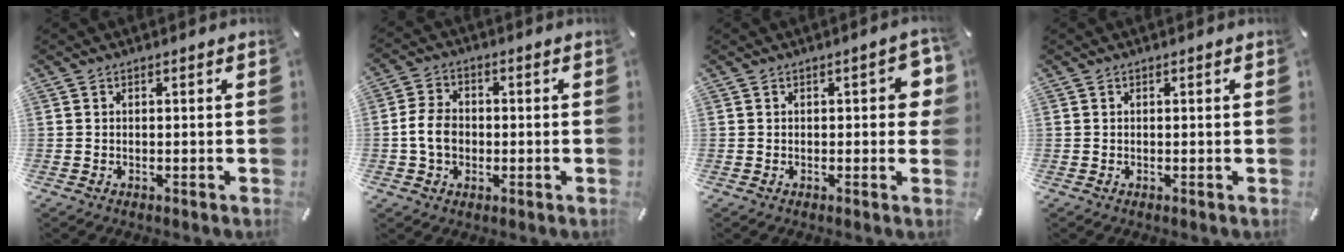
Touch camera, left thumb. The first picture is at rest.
{"total": 7.0, "force": [-1.1, 5.5, 4.1], "torque": [-0.095, 0.010, -0.020]}
{"total": 5.4, "force": [0.6, 2.3, 4.9], "torque": [-0.057, 0.002, 0.003]}
{"total": 0.0}